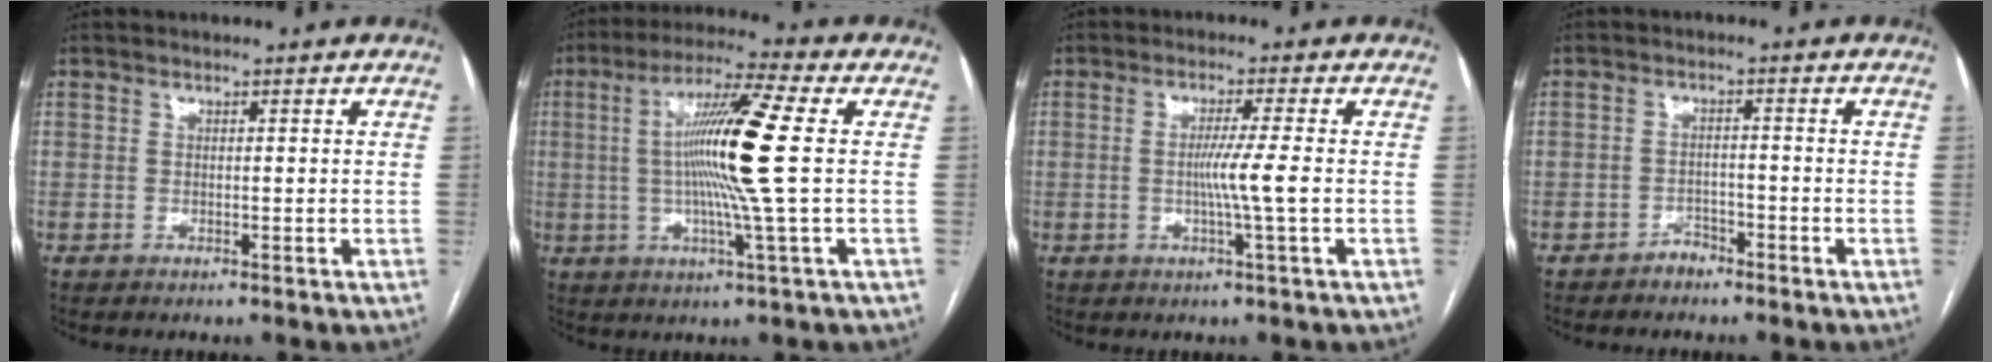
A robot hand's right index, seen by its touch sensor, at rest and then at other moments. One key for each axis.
{"total": 13.5, "fx": 0.8, "fy": -1.3, "fz": 13.4, "tx": -0.247, "ty": -0.001, "tz": 0.007}
{"total": 4.7, "fx": -0.6, "fy": -1.2, "fz": 4.5, "tx": -0.078, "ty": -0.007, "tz": -0.010}
{"total": 2.2, "fx": -1.8, "fy": 1.2, "fz": 0.4, "tx": -0.004, "ty": 0.006, "tz": -0.028}